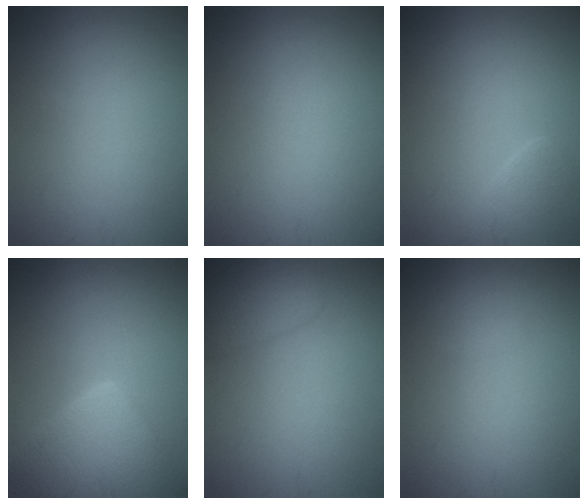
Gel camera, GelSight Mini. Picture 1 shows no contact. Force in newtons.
{"total": 0.0}
{"total": 1.8, "press": 1.8, "slide": 0.1}
{"total": 7.4, "press": 7.3, "slide": 0.6}
{"total": 2.7, "press": 2.7, "slide": 0.2}
{"total": 0.5, "press": 0.5, "slide": 0.0}